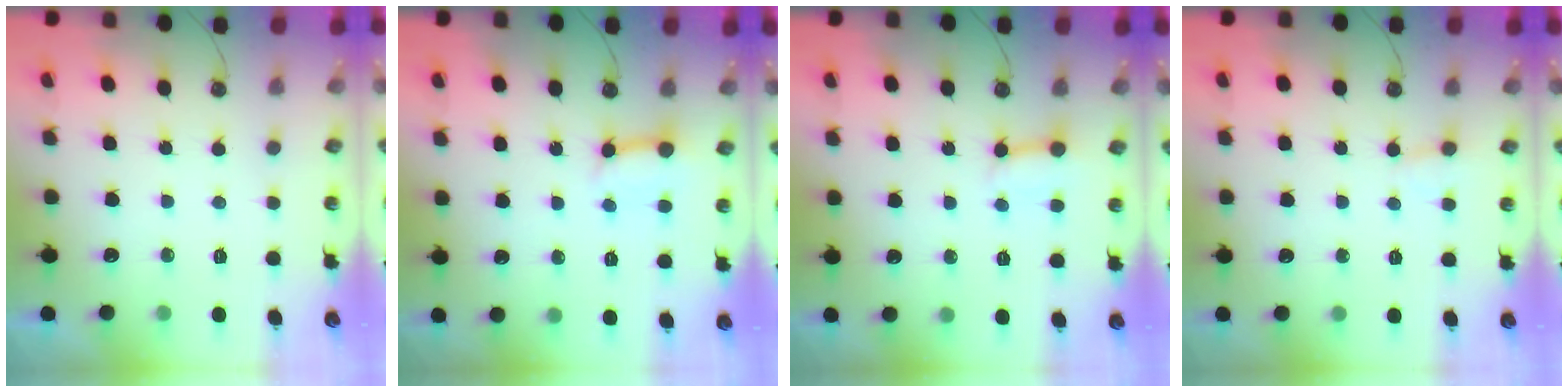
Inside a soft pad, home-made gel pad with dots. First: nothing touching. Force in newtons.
{"total": 7.3, "press": 7.2, "slide": 0.8}
{"total": 4.0, "press": 4.0, "slide": 0.4}
{"total": 3.3, "press": 3.3, "slide": 0.3}